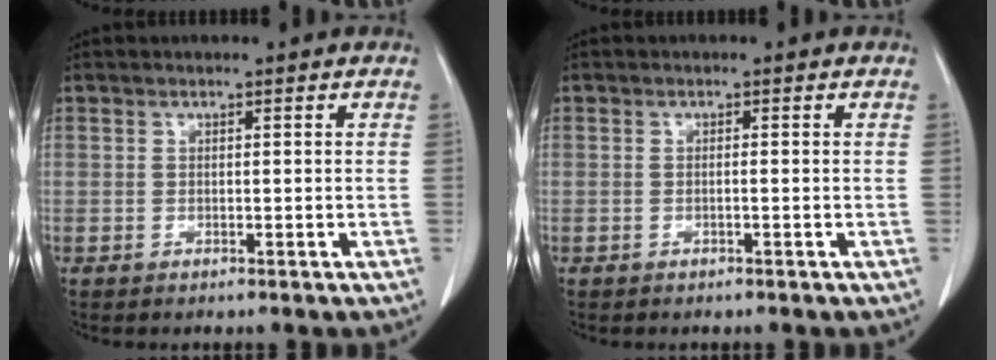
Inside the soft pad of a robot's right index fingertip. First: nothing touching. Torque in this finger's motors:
{"motor_torque": [-0.19, 0.11, -0.02, 0.01]}